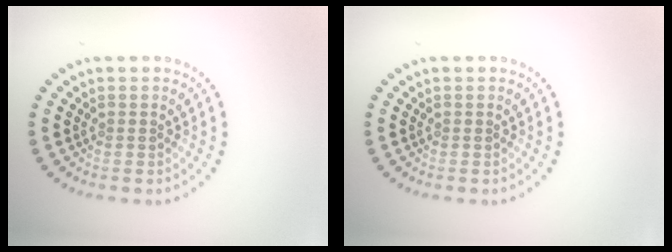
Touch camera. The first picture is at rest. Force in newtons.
{"total": 0.0}